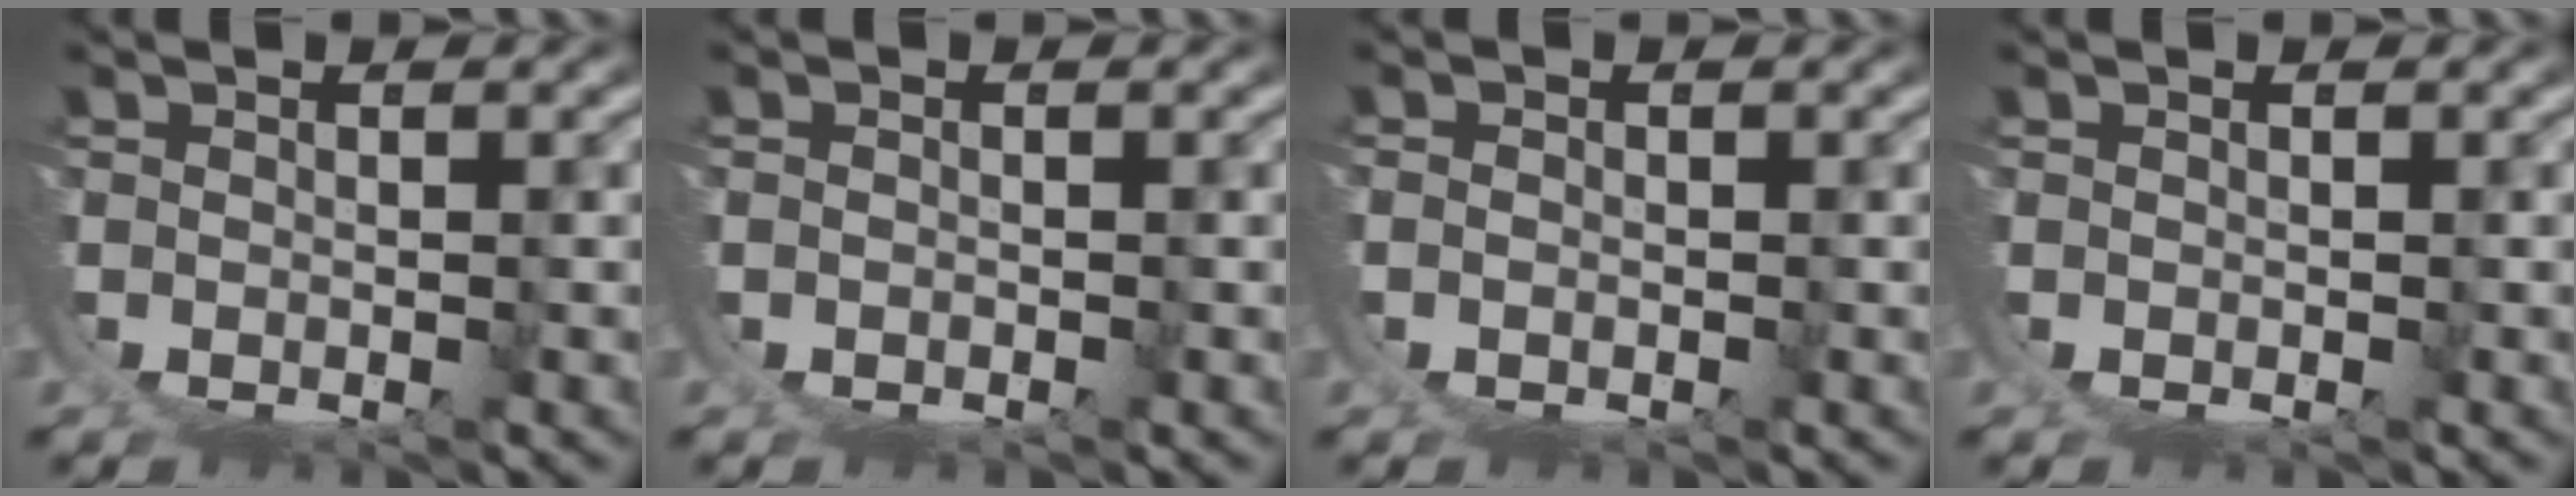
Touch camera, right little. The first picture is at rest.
{"total": 0.7, "force": [-0.2, 0.7, 0.2], "torque": [-0.006, 0.001, -0.004]}
{"total": 1.2, "force": [-0.2, 1.1, 0.5], "torque": [-0.016, -0.003, -0.002]}
{"total": 0.0}